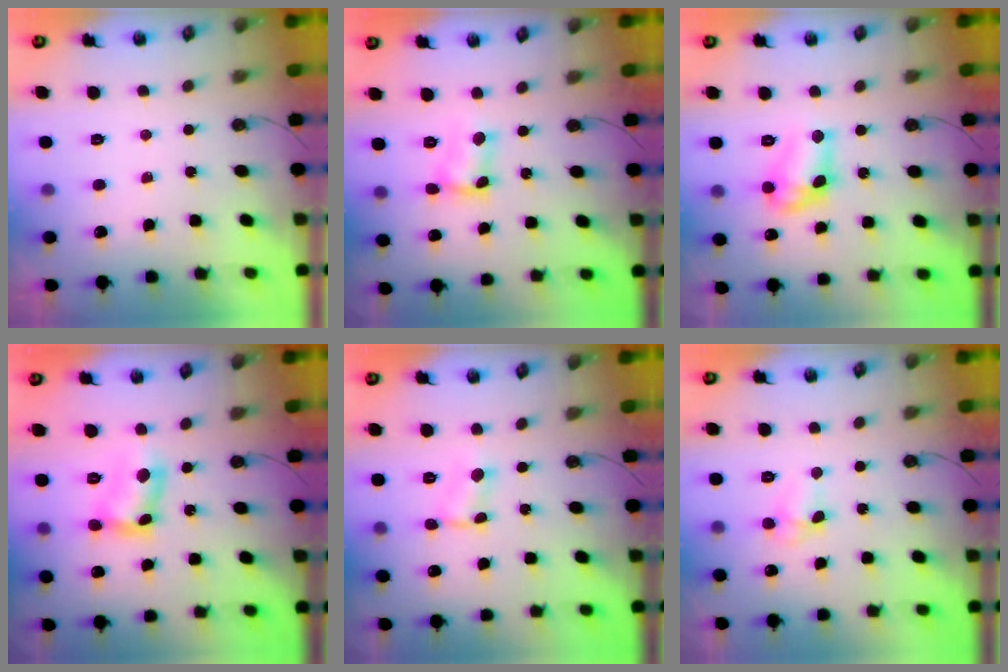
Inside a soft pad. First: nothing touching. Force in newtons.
{"total": 4.5, "press": 4.2, "slide": 1.6}
{"total": 11.3, "press": 11.3, "slide": 0.9}
{"total": 8.9, "press": 8.9, "slide": 0.4}
{"total": 1.5, "press": 1.5, "slide": 0.2}
{"total": 5.8, "press": 5.7, "slide": 0.7}